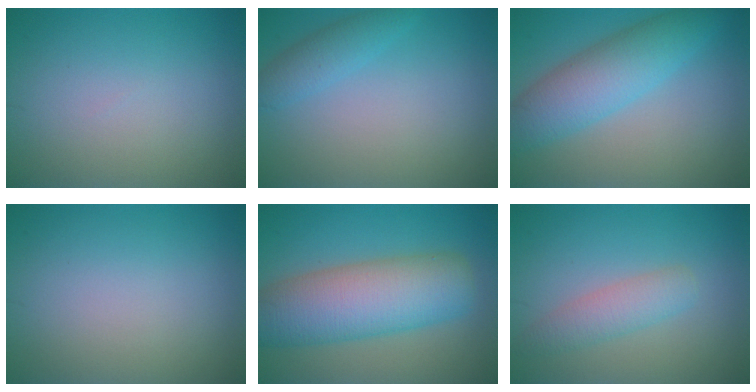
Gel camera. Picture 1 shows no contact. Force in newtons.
{"total": 2.3, "press": 2.3, "slide": 0.1}
{"total": 6.2, "press": 6.2, "slide": 0.1}
{"total": 0.0}
{"total": 9.5, "press": 9.5, "slide": 0.3}
{"total": 2.7, "press": 2.7, "slide": 0.1}